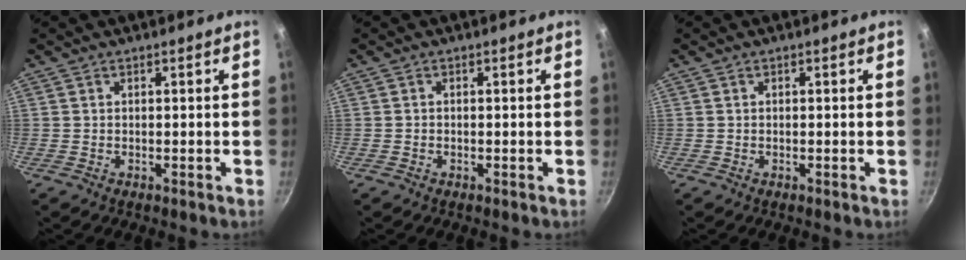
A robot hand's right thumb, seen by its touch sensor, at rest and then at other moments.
{"total": 0.0}
{"total": 0.0}